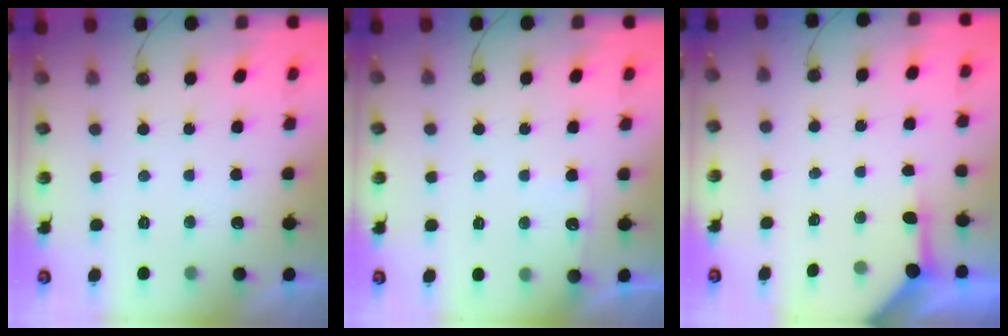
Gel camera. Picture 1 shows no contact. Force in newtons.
{"total": 5.0, "press": 5.0, "slide": 0.5}
{"total": 3.8, "press": 3.8, "slide": 0.5}